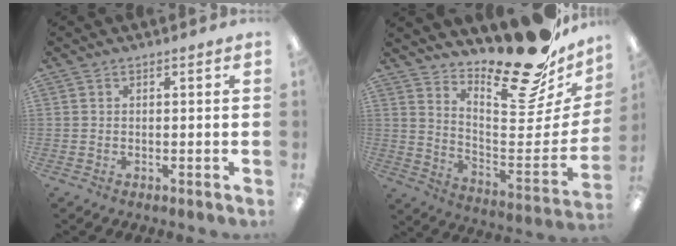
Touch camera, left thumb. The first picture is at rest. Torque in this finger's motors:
{"motor_torque": [0.87, 1.29, 1.36, -1.41, 0.08]}